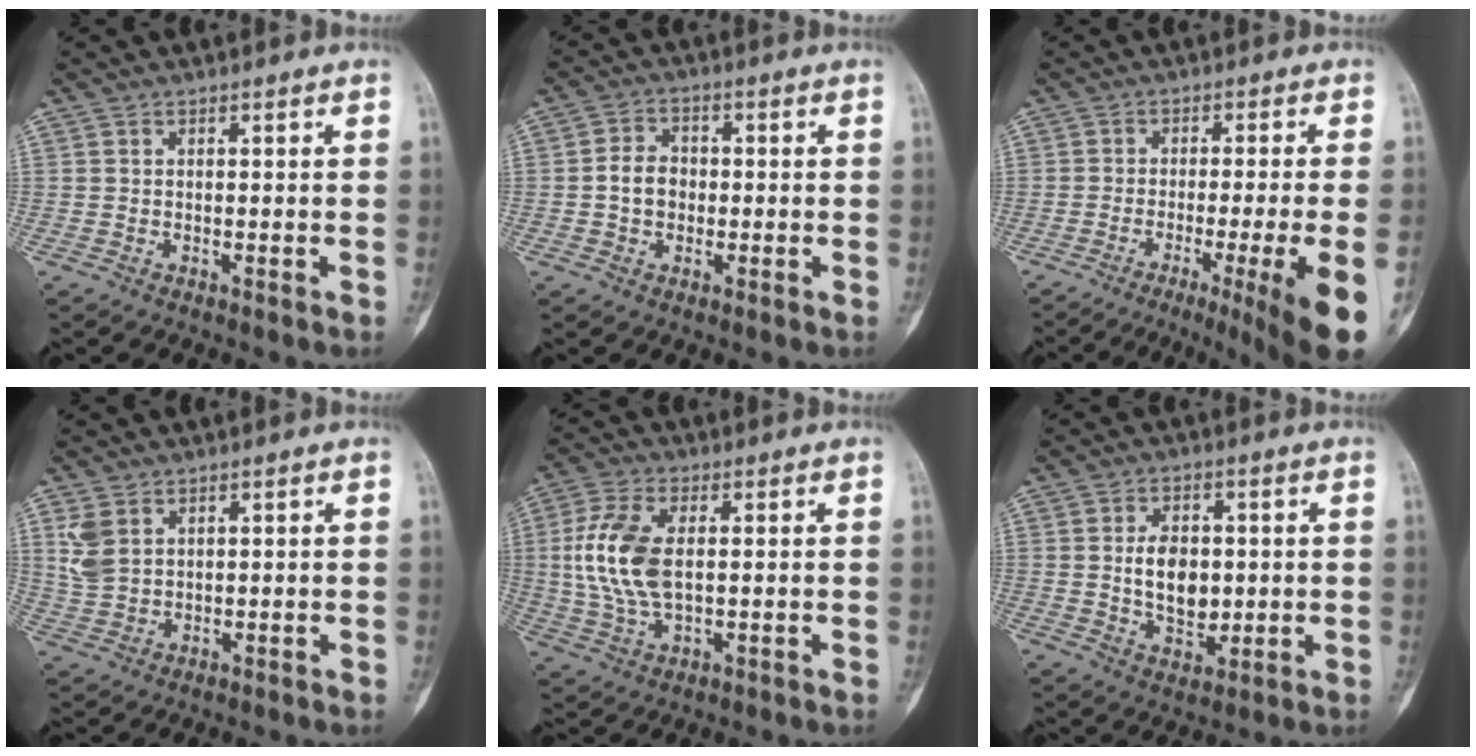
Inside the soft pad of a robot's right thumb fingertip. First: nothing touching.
{"total": 5.2, "force": [-0.6, 4.2, 3.0], "torque": [-0.041, 0.016, -0.015]}
{"total": 14.0, "force": [-6.2, 0.1, 12.5], "torque": [-0.148, -0.010, -0.090]}
{"total": 5.5, "force": [2.3, 3.8, 3.2], "torque": [-0.058, -0.001, 0.057]}
{"total": 12.1, "force": [1.1, 6.6, 10.1], "torque": [-0.224, 0.002, 0.024]}
{"total": 8.6, "force": [0.4, 5.7, 6.4], "torque": [-0.084, -0.009, 0.012]}